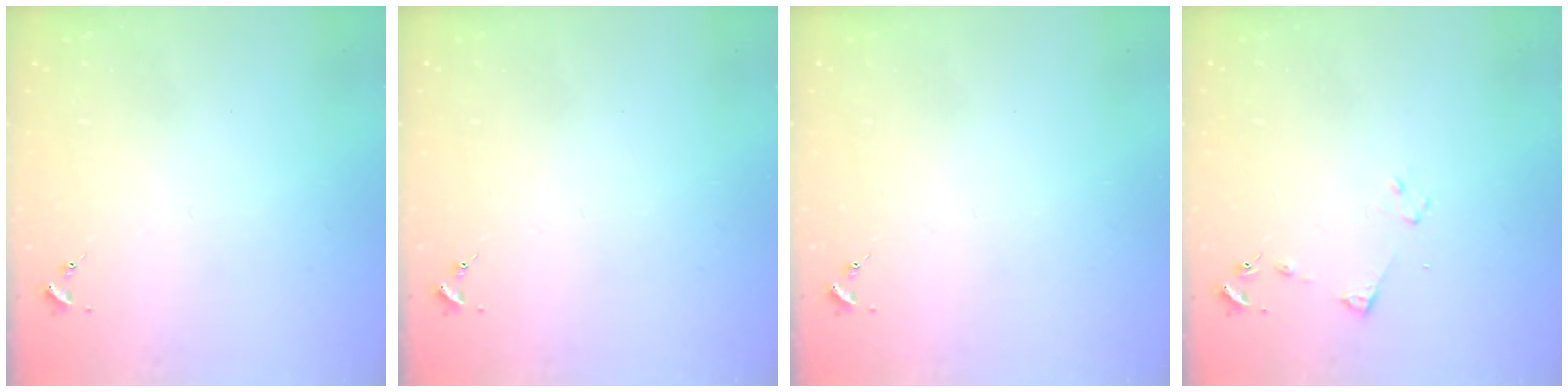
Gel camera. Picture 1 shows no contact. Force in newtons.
{"total": 0.0}
{"total": 0.0}
{"total": 4.5, "press": 4.5, "slide": 0.6}